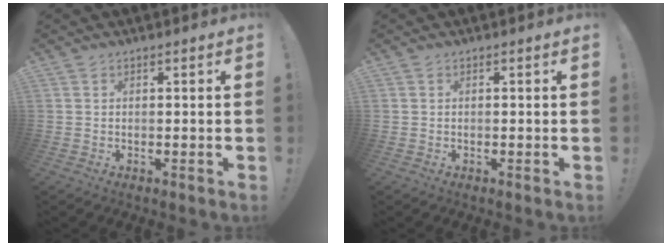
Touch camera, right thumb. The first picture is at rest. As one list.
[{"total": 0.0}]